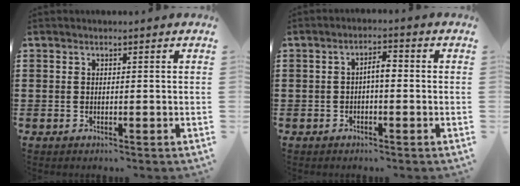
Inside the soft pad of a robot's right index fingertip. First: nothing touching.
{"total": 2.8, "force": [-0.4, 0.8, 2.6], "torque": [-0.049, 0.007, -0.011]}